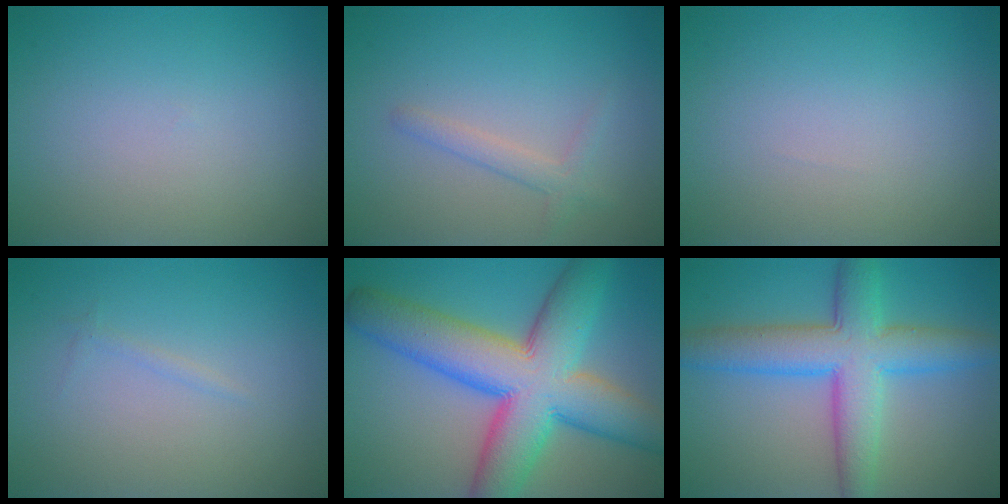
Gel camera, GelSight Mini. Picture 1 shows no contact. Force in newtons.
{"total": 1.7, "press": 1.7, "slide": 0.1}
{"total": 0.0}
{"total": 0.5, "press": 0.5, "slide": 0.0}
{"total": 12.8, "press": 12.8, "slide": 0.5}
{"total": 7.6, "press": 7.6, "slide": 0.4}